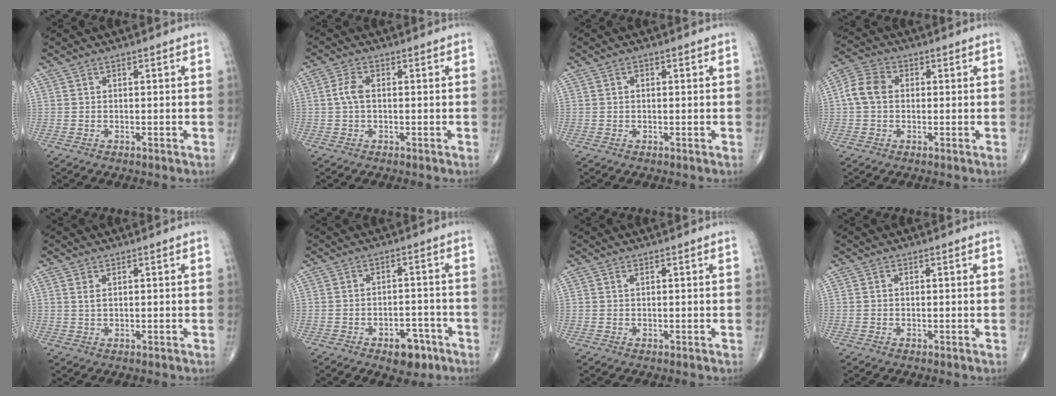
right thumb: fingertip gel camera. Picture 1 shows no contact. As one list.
[{"total": 2.9, "force": [0.0, 1.5, 2.5], "torque": [-0.059, 0.007, -0.003]}, {"total": 0.8, "force": [0.2, 0.5, 0.6], "torque": [-0.009, 0.004, 0.001]}, {"total": 6.1, "force": [0.3, 4.7, 4.0], "torque": [-0.077, 0.018, -0.004]}, {"total": 1.2, "force": [0.5, 0.5, 0.9], "torque": [-0.020, 0.003, 0.014]}, {"total": 6.6, "force": [-3.8, 3.7, 4.0], "torque": [-0.033, 0.027, -0.050]}, {"total": 0.0}, {"total": 0.0}]